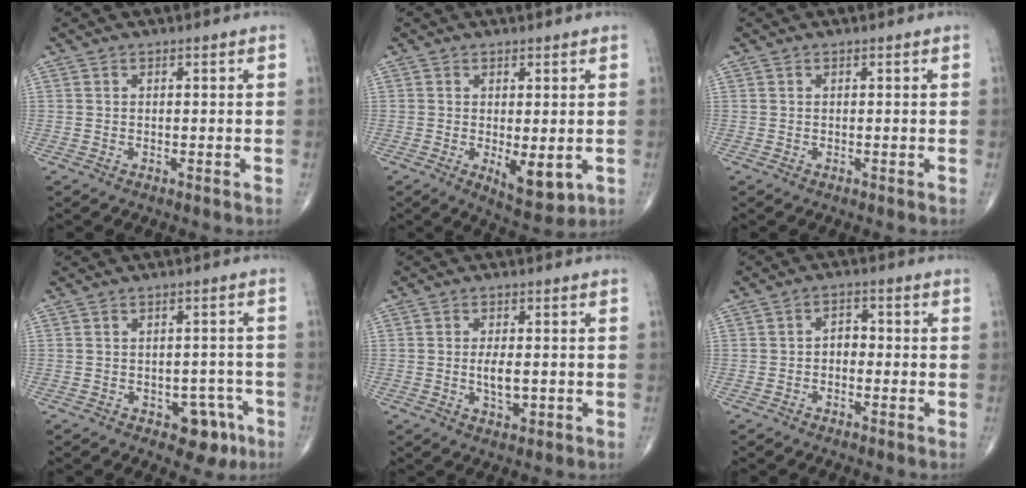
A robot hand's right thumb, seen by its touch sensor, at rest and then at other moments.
{"total": 6.4, "force": [-1.2, 2.7, 5.7], "torque": [-0.076, -0.019, -0.006]}
{"total": 0.0}
{"total": 6.2, "force": [-3.1, 4.0, 3.7], "torque": [-0.016, 0.023, -0.035]}
{"total": 4.3, "force": [-0.5, 2.1, 3.7], "torque": [-0.064, -0.004, -0.008]}
{"total": 3.0, "force": [-0.7, 2.1, 2.0], "torque": [-0.016, 0.015, -0.022]}